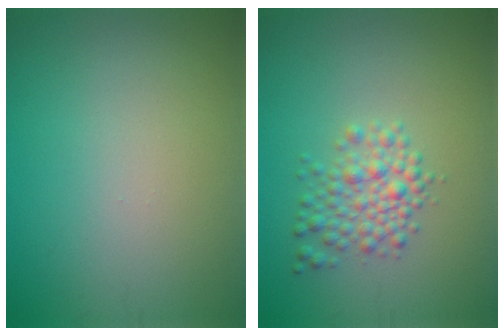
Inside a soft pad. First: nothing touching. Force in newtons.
{"total": 3.3, "press": 3.3, "slide": 0.1}